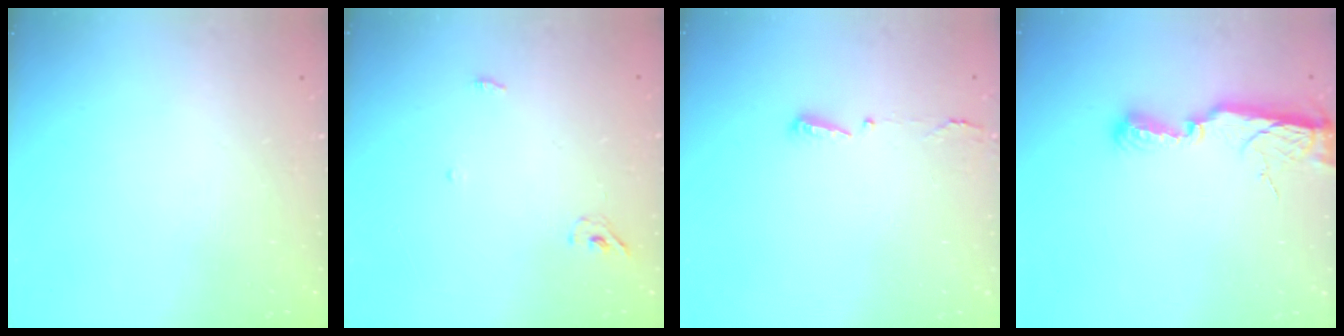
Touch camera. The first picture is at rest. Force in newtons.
{"total": 3.9, "press": 3.7, "slide": 1.2}
{"total": 2.9, "press": 2.8, "slide": 0.6}
{"total": 8.1, "press": 8.1, "slide": 0.7}